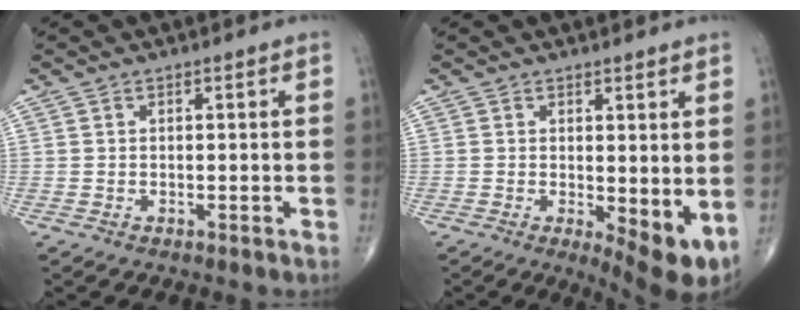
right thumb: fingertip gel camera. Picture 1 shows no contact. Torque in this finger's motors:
{"motor_torque": [-0.43, 0.49, 0.38, 0.08, 0.03]}